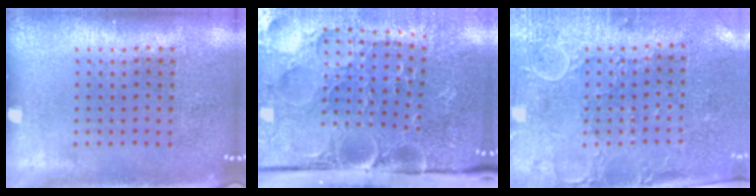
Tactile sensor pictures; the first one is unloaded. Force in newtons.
{"total": 5.3, "press": 4.1, "slide": 3.4}
{"total": 3.0, "press": 2.4, "slide": 1.7}